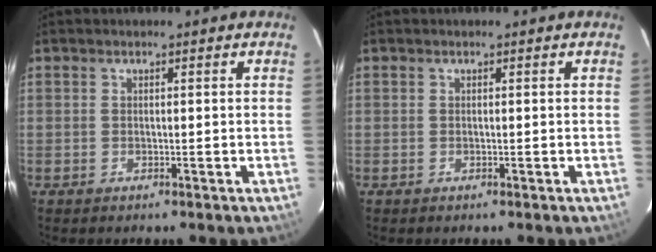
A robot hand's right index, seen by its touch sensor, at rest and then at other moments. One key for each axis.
{"total": 0.0}